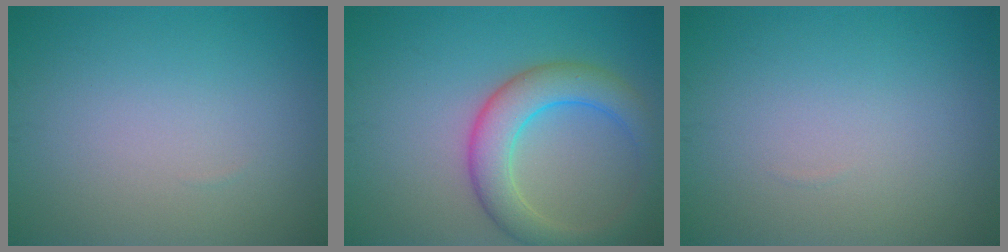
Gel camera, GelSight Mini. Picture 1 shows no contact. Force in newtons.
{"total": 5.6, "press": 5.6, "slide": 0.4}
{"total": 0.0}